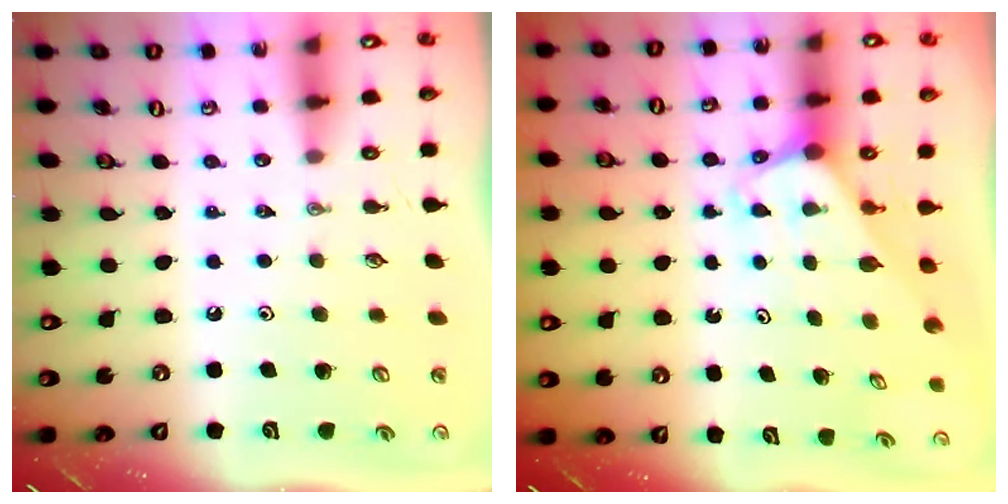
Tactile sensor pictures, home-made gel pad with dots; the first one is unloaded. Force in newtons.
{"total": 2.1, "press": 2.1, "slide": 0.2}